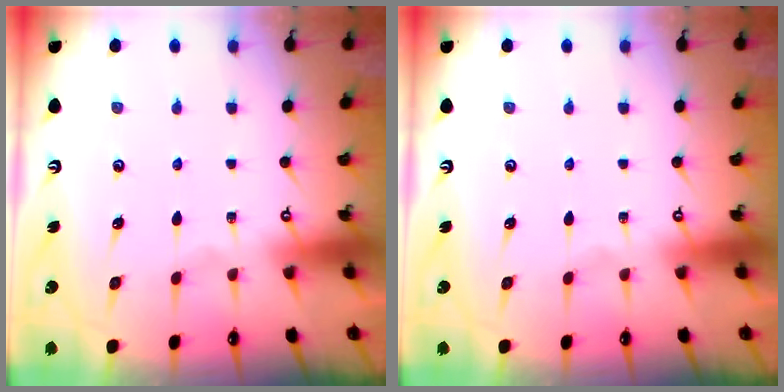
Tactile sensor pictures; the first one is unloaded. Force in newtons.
{"total": 0.0}